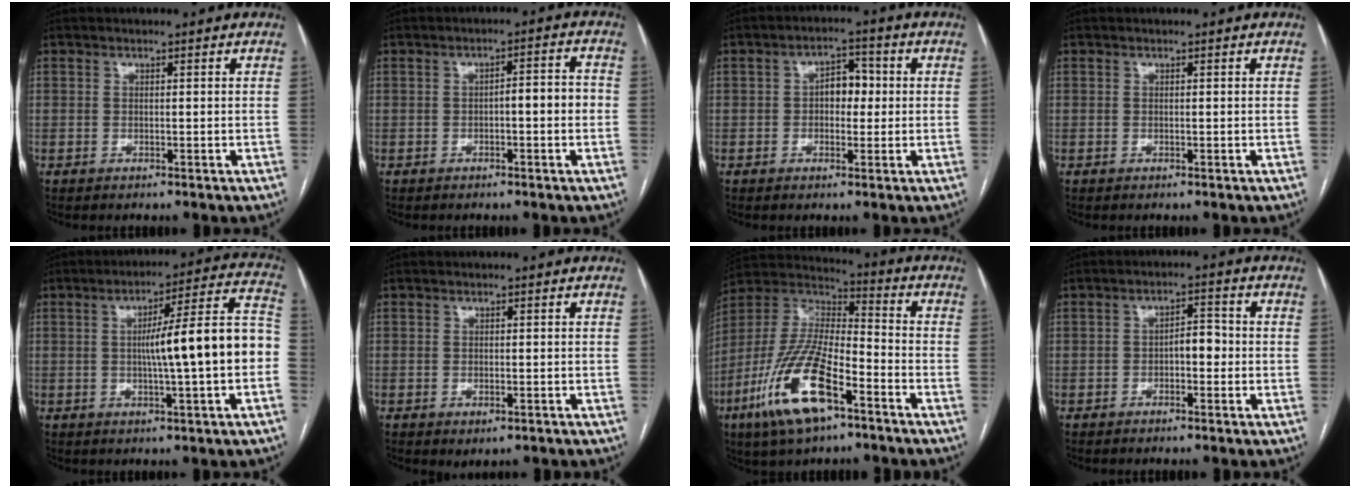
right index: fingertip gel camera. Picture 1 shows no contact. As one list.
[{"total": 4.2, "force": [-0.8, 0.8, 4.0], "torque": [-0.057, 0.020, -0.009]}, {"total": 4.6, "force": [0.2, 2.8, 3.7], "torque": [-0.057, 0.019, 0.001]}, {"total": 0.0}, {"total": 14.1, "force": [-1.2, 0.4, 14.1], "torque": [-0.196, 0.030, -0.020]}, {"total": 1.7, "force": [-0.7, 0.9, 1.3], "torque": [-0.018, -0.002, -0.002]}, {"total": 18.2, "force": [-9.0, 5.6, 14.9], "torque": [-0.322, -0.013, -0.163]}, {"total": 3.7, "force": [-0.7, 1.7, 3.2], "torque": [-0.045, 0.014, -0.013]}]